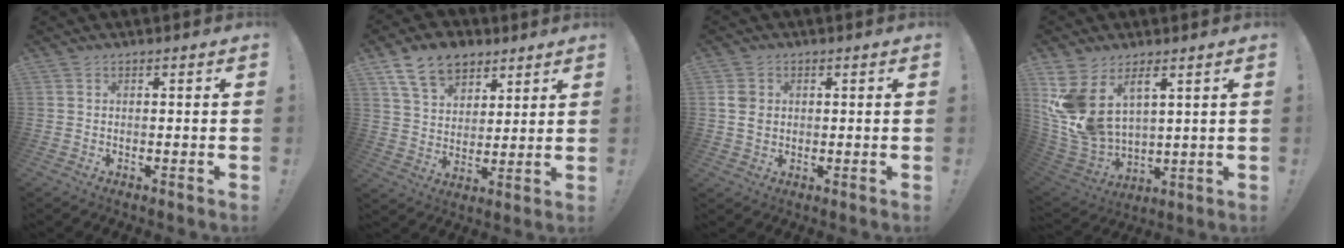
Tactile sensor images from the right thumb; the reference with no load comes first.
{"total": 13.6, "force": [8.2, 9.1, 5.9], "torque": [-0.094, -0.041, 0.156]}
{"total": 4.3, "force": [0.7, 3.8, 2.1], "torque": [-0.019, 0.002, 0.014]}
{"total": 13.7, "force": [6.6, 8.1, 8.8], "torque": [-0.191, -0.053, 0.124]}